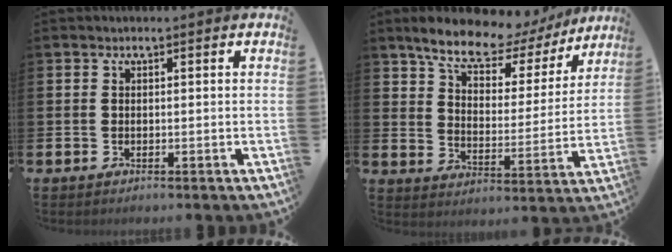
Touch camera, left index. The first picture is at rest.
{"total": 10.0, "force": [8.7, 3.3, 3.7], "torque": [-0.096, -0.056, 0.147]}